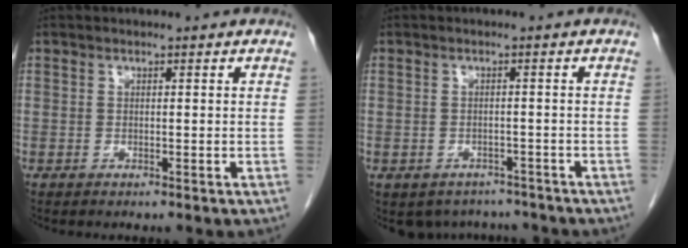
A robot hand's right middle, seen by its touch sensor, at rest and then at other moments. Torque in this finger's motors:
{"motor_torque": [0.20, -0.19, -0.01, 0.01]}